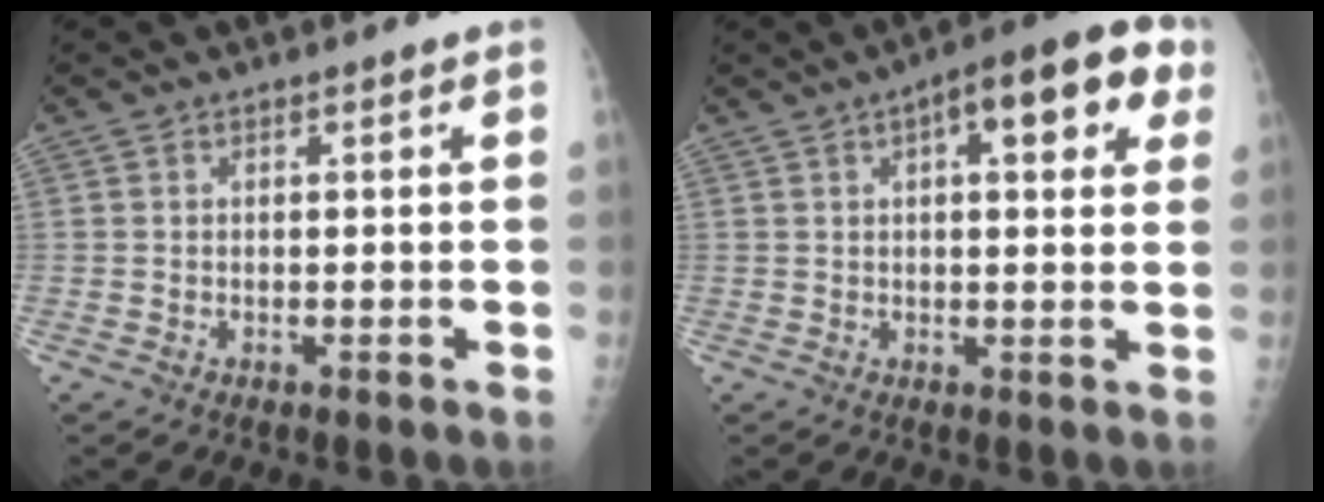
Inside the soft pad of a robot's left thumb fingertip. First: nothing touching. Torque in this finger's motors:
{"motor_torque": [-0.31, 0.26, -0.03, -0.19, 0.12]}